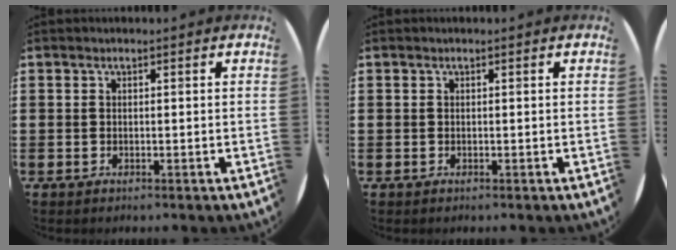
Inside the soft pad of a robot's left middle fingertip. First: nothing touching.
{"total": 0.0}